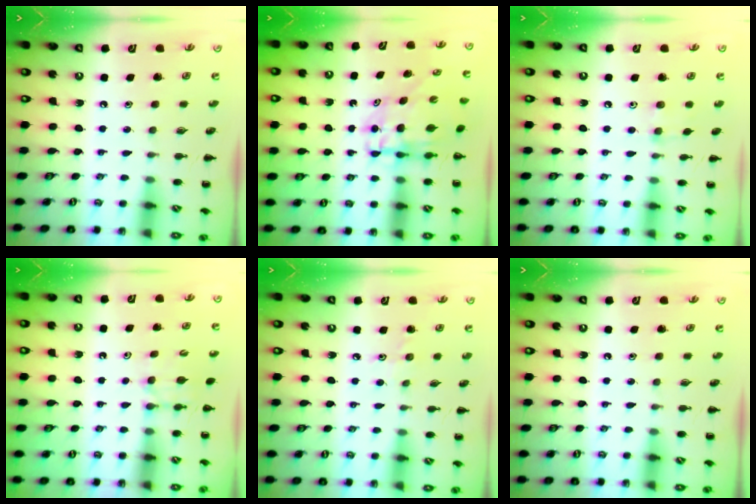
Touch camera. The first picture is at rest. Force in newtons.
{"total": 6.4, "press": 6.2, "slide": 1.3}
{"total": 3.5, "press": 3.4, "slide": 1.1}
{"total": 6.2, "press": 6.1, "slide": 1.4}
{"total": 3.5, "press": 3.3, "slide": 1.3}
{"total": 0.0}